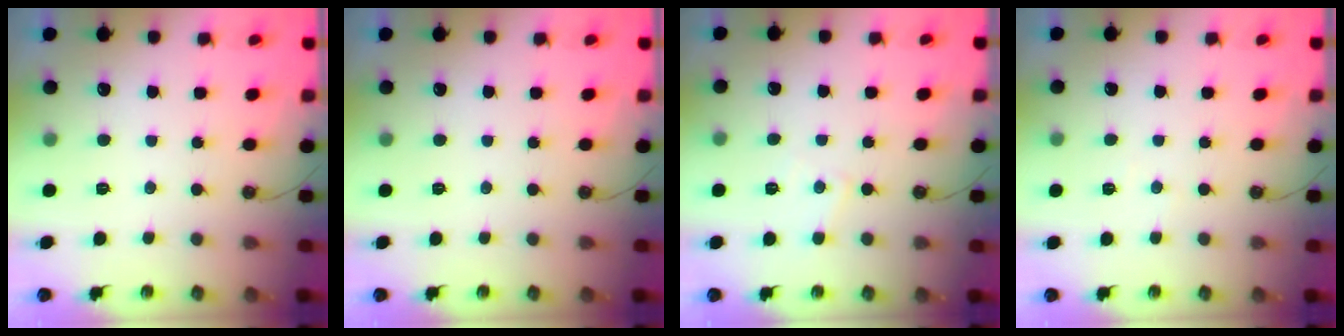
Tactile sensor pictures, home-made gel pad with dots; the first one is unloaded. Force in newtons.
{"total": 0.0}
{"total": 4.8, "press": 4.8, "slide": 0.7}
{"total": 2.2, "press": 2.2, "slide": 0.4}